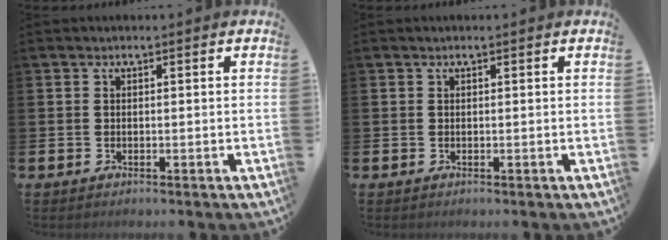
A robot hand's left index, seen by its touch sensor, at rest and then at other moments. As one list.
[{"total": 0.0}]